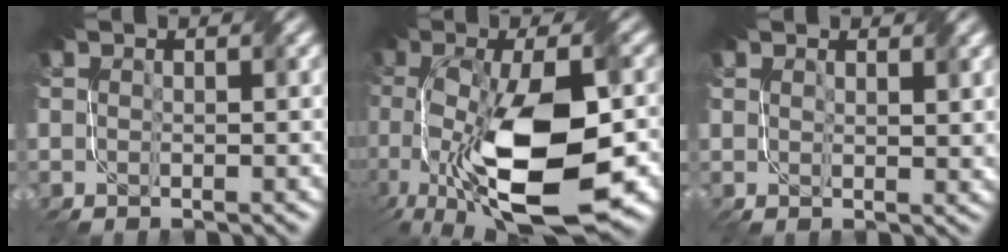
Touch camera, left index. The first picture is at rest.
{"total": 13.8, "force": [-3.1, 5.7, 12.2], "torque": [-0.216, -0.014, -0.048]}
{"total": 1.6, "force": [1.2, 0.6, 0.9], "torque": [-0.019, 0.001, 0.025]}